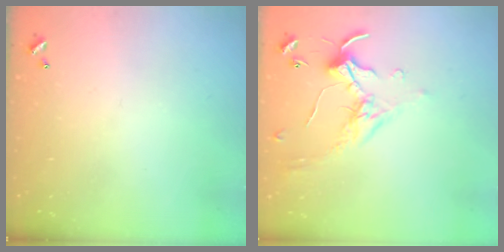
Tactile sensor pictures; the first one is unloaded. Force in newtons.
{"total": 0.0}